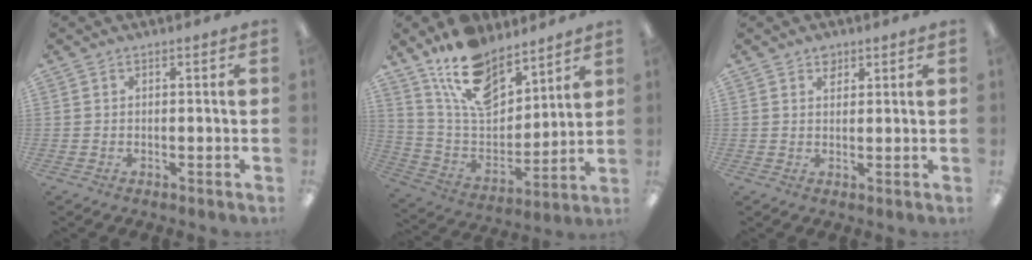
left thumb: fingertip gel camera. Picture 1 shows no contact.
{"total": 16.4, "force": [12.0, 8.0, 7.7], "torque": [-0.160, -0.062, 0.224]}
{"total": 2.3, "force": [1.7, 1.4, 0.8], "torque": [-0.001, -0.007, 0.028]}